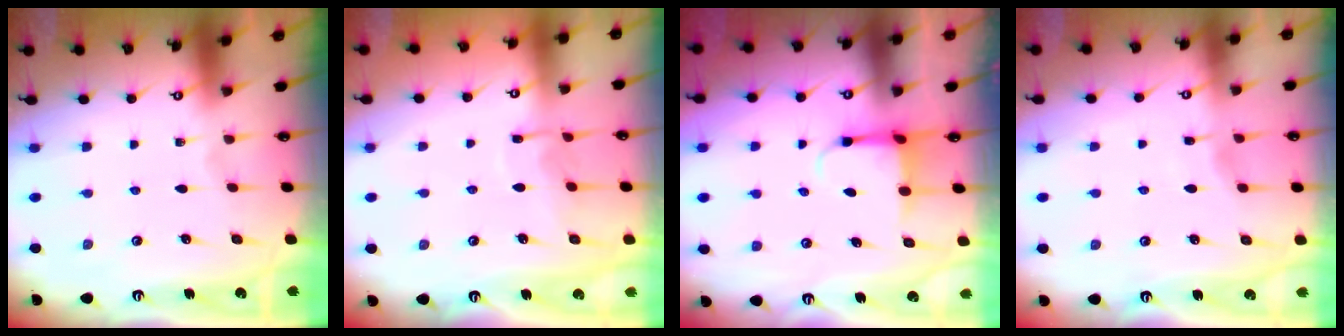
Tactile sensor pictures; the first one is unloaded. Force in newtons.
{"total": 6.7, "press": 6.7, "slide": 0.5}
{"total": 3.8, "press": 3.6, "slide": 1.3}
{"total": 2.6, "press": 2.6, "slide": 0.3}